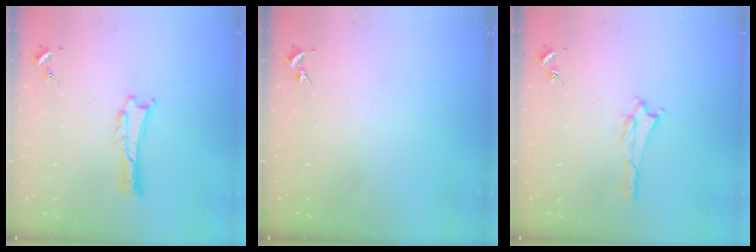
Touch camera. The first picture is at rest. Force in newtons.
{"total": 0.0}
{"total": 1.4, "press": 1.4, "slide": 0.3}